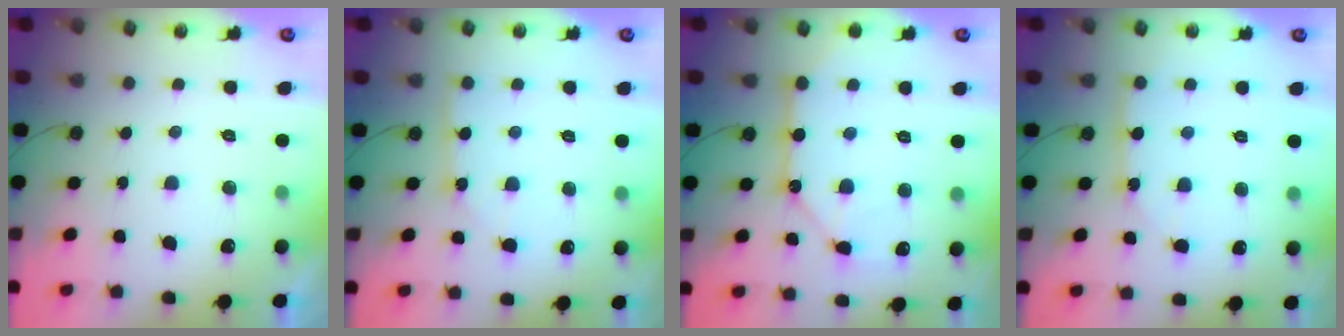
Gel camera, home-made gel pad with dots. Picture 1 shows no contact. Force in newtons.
{"total": 2.6, "press": 2.6, "slide": 0.2}
{"total": 12.0, "press": 11.9, "slide": 1.1}
{"total": 4.1, "press": 4.1, "slide": 0.4}